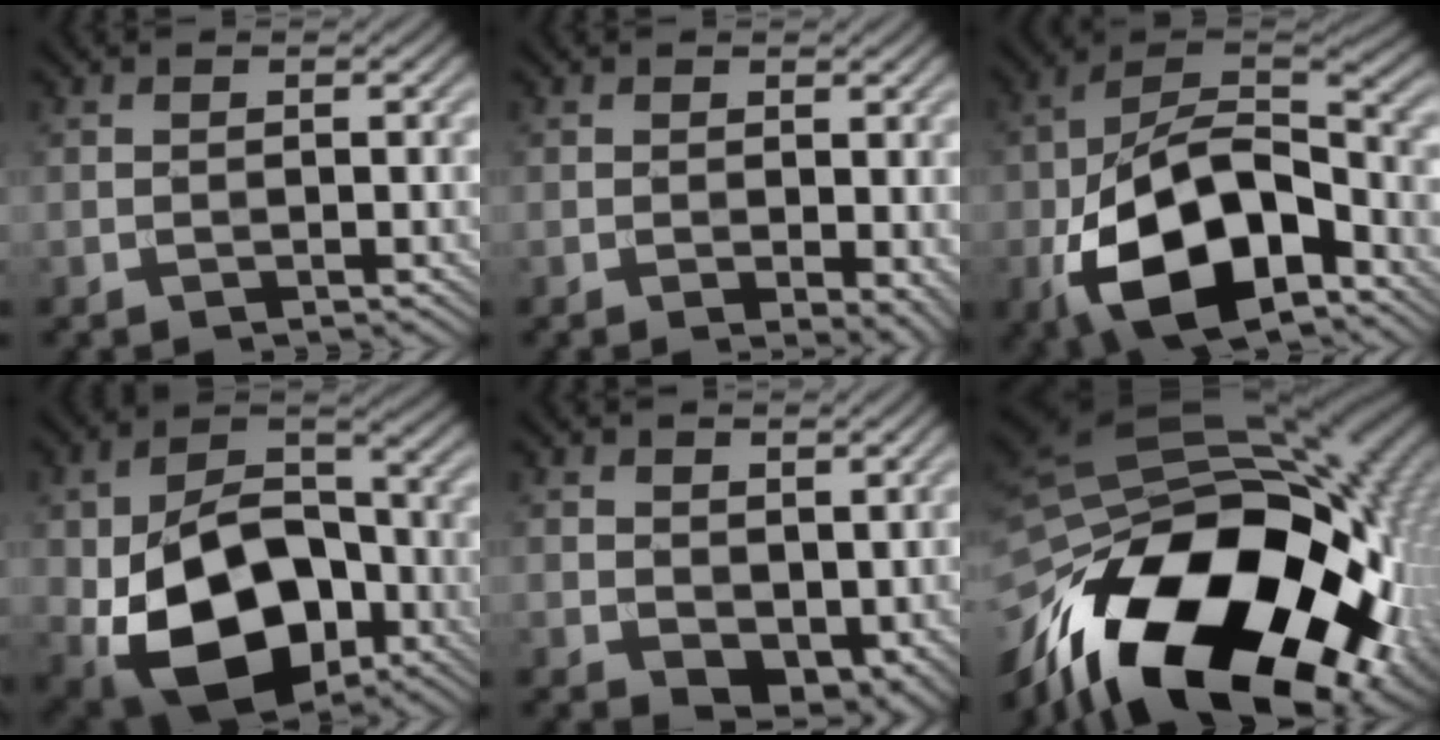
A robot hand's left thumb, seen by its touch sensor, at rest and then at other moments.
{"total": 2.8, "force": [-0.3, 1.2, 2.4], "torque": [-0.032, -0.005, -0.003]}
{"total": 17.4, "force": [-7.7, 9.1, 12.6], "torque": [-0.226, -0.027, -0.146]}
{"total": 17.3, "force": [-5.7, 11.0, 12.1], "torque": [-0.224, -0.031, -0.098]}
{"total": 5.4, "force": [1.4, 3.6, 3.8], "torque": [-0.073, -0.015, 0.033]}
{"total": 21.6, "force": [-10.0, 12.4, 14.7], "torque": [-0.290, -0.050, -0.143]}